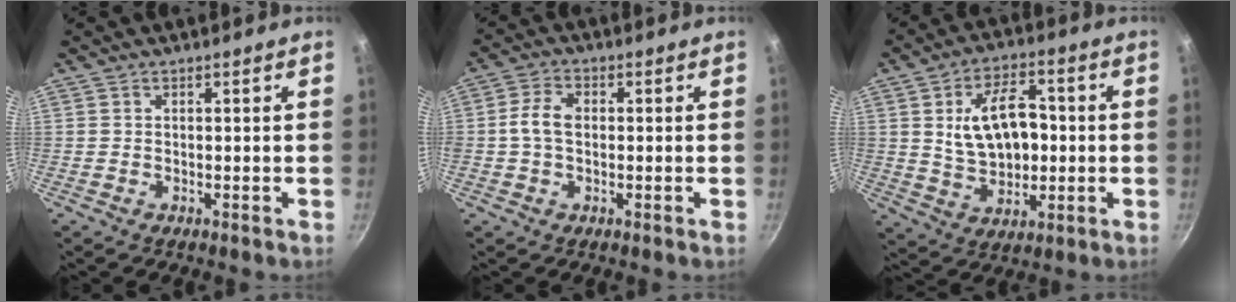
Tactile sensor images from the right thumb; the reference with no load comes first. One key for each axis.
{"total": 5.2, "fx": 0.1, "fy": 3.2, "fz": 4.1, "tx": -0.084, "ty": 0.014, "tz": -0.006}
{"total": 13.5, "fx": 1.1, "fy": 8.5, "fz": 10.4, "tx": -0.146, "ty": 0.006, "tz": 0.026}